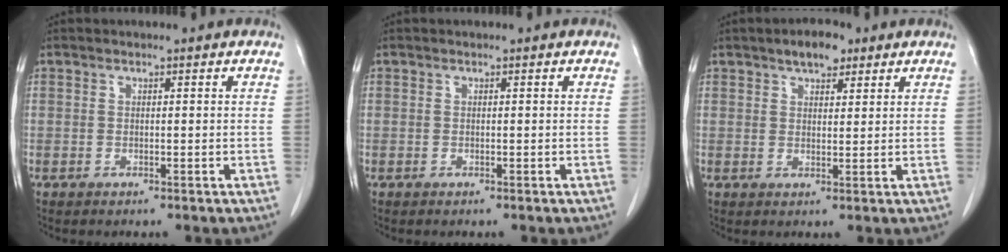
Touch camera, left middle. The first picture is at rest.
{"total": 0.0}
{"total": 4.2, "force": [2.8, 1.8, 2.4], "torque": [-0.040, 0.007, 0.044]}